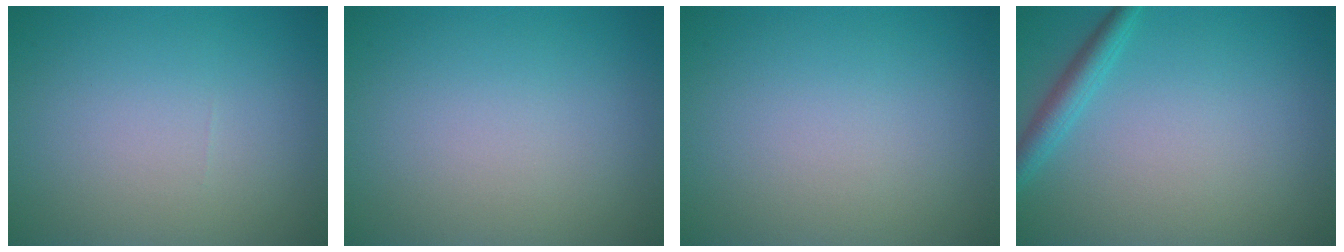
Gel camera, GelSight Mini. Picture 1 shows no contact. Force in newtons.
{"total": 0.0}
{"total": 0.0}
{"total": 2.2, "press": 2.2, "slide": 0.1}